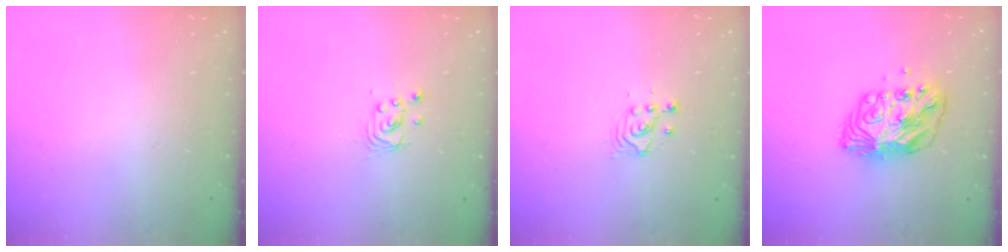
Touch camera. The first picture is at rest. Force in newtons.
{"total": 2.5, "press": 2.5, "slide": 0.1}
{"total": 2.4, "press": 2.4, "slide": 0.2}
{"total": 9.6, "press": 9.5, "slide": 1.0}